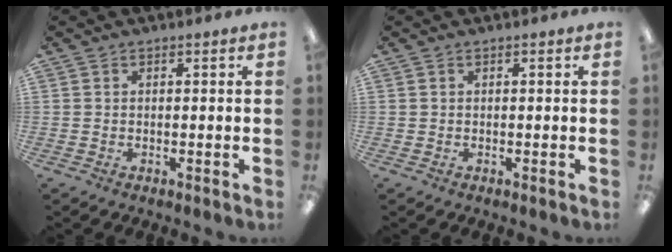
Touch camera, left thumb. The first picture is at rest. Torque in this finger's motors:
{"motor_torque": [-0.08, 0.08, 0.03, -0.03, 0.00]}